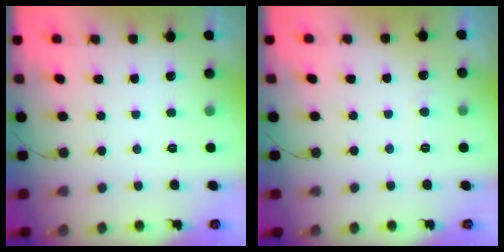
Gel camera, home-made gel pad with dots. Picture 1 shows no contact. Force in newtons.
{"total": 3.9, "press": 3.9, "slide": 0.5}